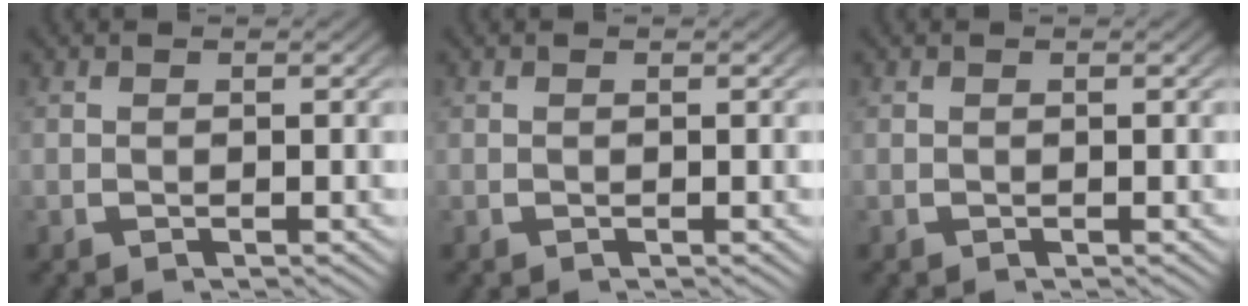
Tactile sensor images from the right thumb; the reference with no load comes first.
{"total": 0.0}
{"total": 0.0}